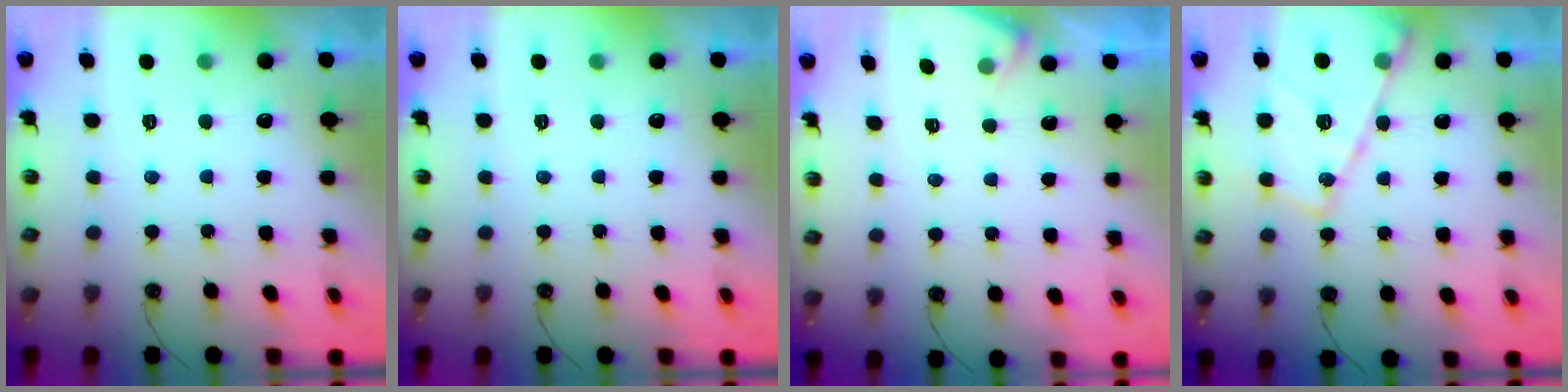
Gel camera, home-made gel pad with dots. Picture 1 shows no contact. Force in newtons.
{"total": 0.0}
{"total": 4.1, "press": 4.1, "slide": 0.2}
{"total": 16.0, "press": 16.0, "slide": 1.6}